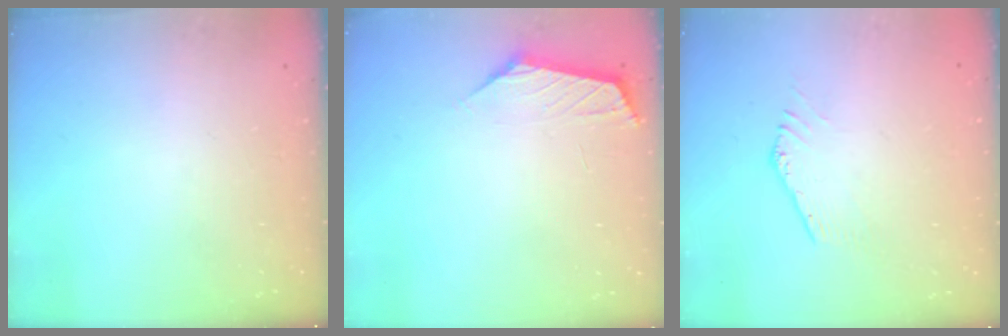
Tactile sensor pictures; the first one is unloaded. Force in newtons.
{"total": 1.0, "press": 0.9, "slide": 0.4}
{"total": 1.4, "press": 1.4, "slide": 0.1}